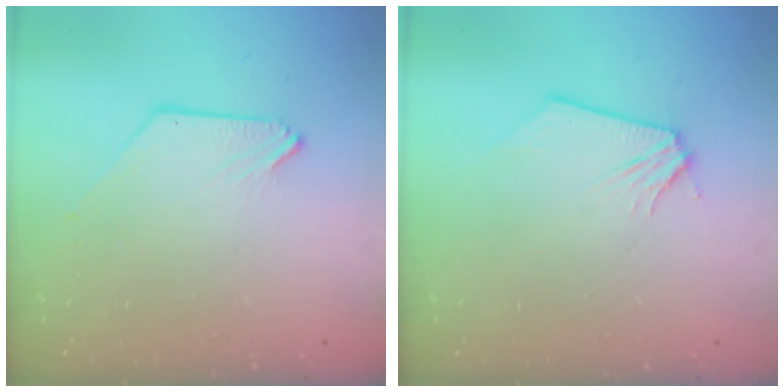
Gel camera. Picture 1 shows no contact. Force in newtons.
{"total": 0.0}